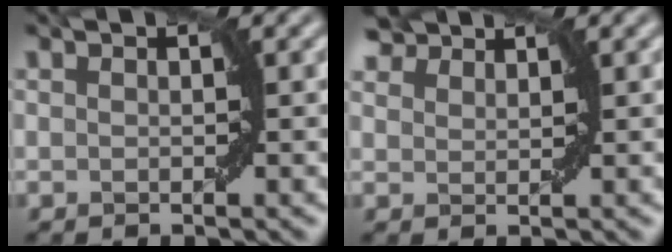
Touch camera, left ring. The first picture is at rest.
{"total": 2.8, "force": [2.6, 0.8, 0.6], "torque": [-0.019, 0.007, 0.052]}